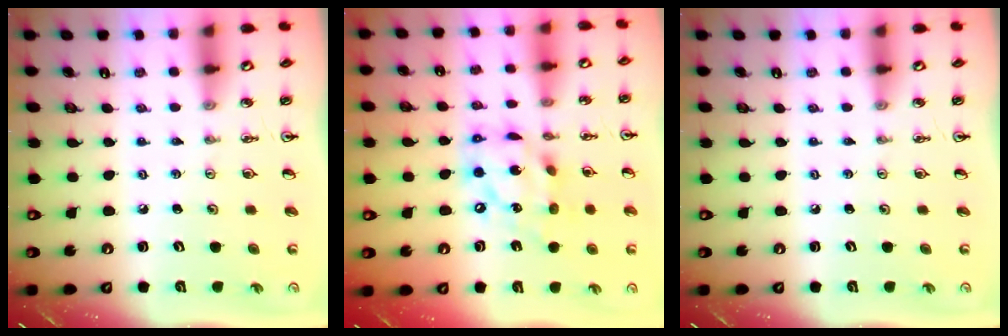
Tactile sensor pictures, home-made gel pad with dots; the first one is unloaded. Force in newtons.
{"total": 14.5, "press": 14.5, "slide": 1.6}
{"total": 0.0}